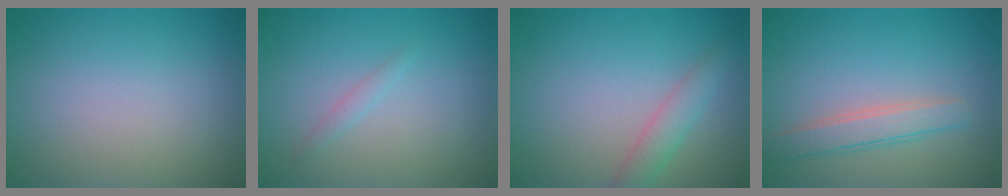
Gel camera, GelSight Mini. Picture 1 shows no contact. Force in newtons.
{"total": 0.8, "press": 0.8, "slide": 0.1}
{"total": 2.2, "press": 2.2, "slide": 0.1}
{"total": 2.6, "press": 2.6, "slide": 0.1}